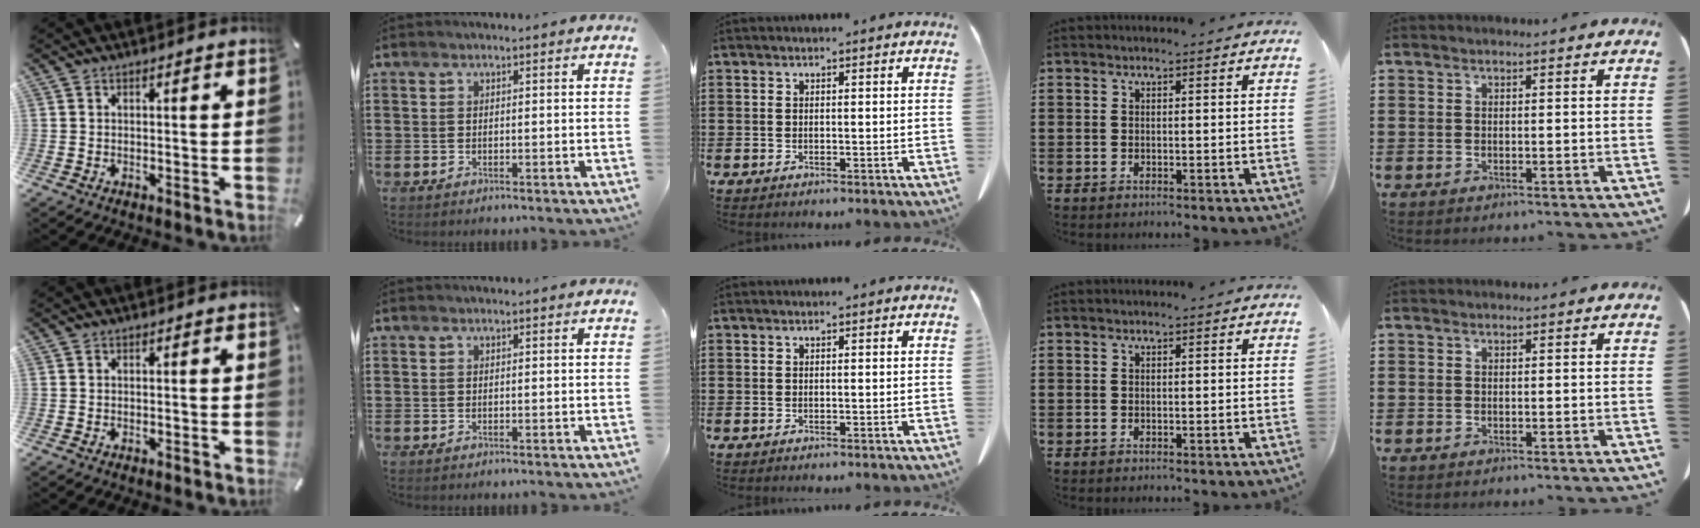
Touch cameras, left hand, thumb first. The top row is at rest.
{}